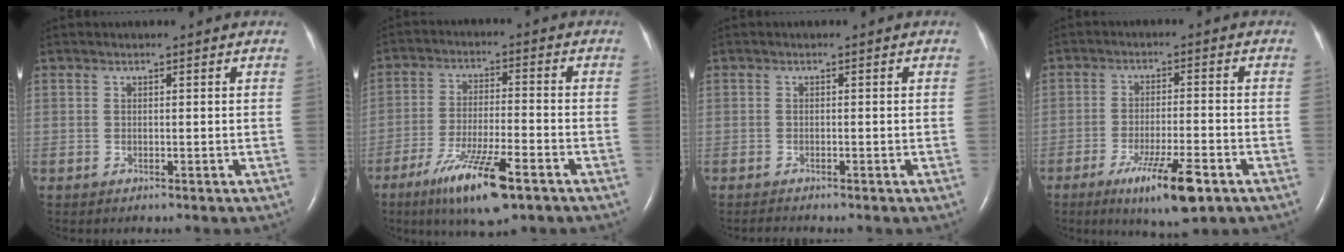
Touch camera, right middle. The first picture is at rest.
{"total": 11.7, "force": [-7.0, 1.6, 9.3], "torque": [-0.179, -0.027, -0.117]}
{"total": 0.9, "force": [-0.9, 0.0, 0.1], "torque": [-0.007, -0.005, -0.014]}
{"total": 9.4, "force": [-5.3, 1.0, 7.6], "torque": [-0.135, -0.019, -0.084]}